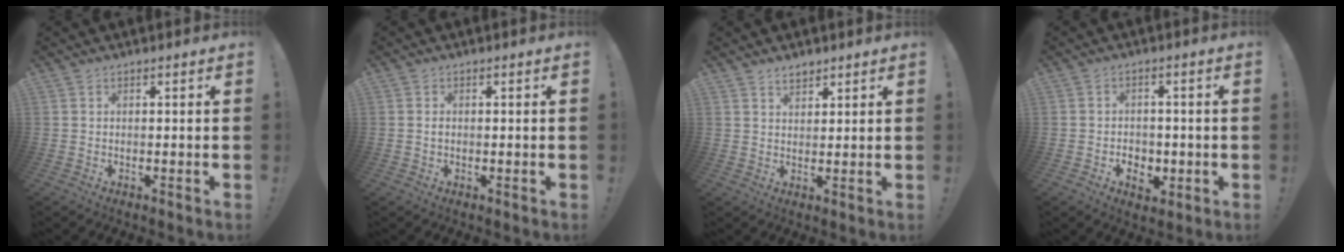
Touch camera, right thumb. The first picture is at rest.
{"total": 0.6, "force": [-0.2, 0.5, 0.4], "torque": [-0.010, 0.004, -0.003]}
{"total": 3.3, "force": [2.6, 1.7, 0.9], "torque": [-0.010, -0.013, 0.047]}
{"total": 5.0, "force": [-1.6, 4.0, 2.5], "torque": [-0.019, 0.001, -0.026]}